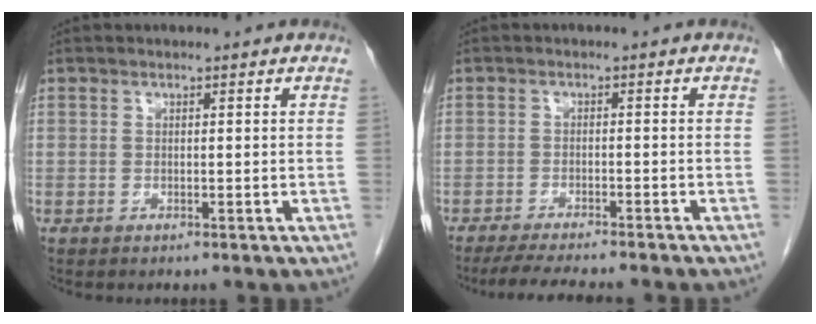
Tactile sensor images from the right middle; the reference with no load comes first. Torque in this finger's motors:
{"motor_torque": [1.11, -1.03, 0.11, 0.04]}